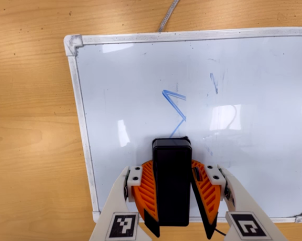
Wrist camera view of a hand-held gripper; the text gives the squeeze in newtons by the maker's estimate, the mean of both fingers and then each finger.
{"total": 9.8, "left": 8.7, "right": 10.8}